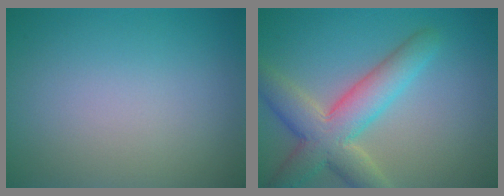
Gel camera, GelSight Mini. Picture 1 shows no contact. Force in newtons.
{"total": 6.8, "press": 6.8, "slide": 0.6}